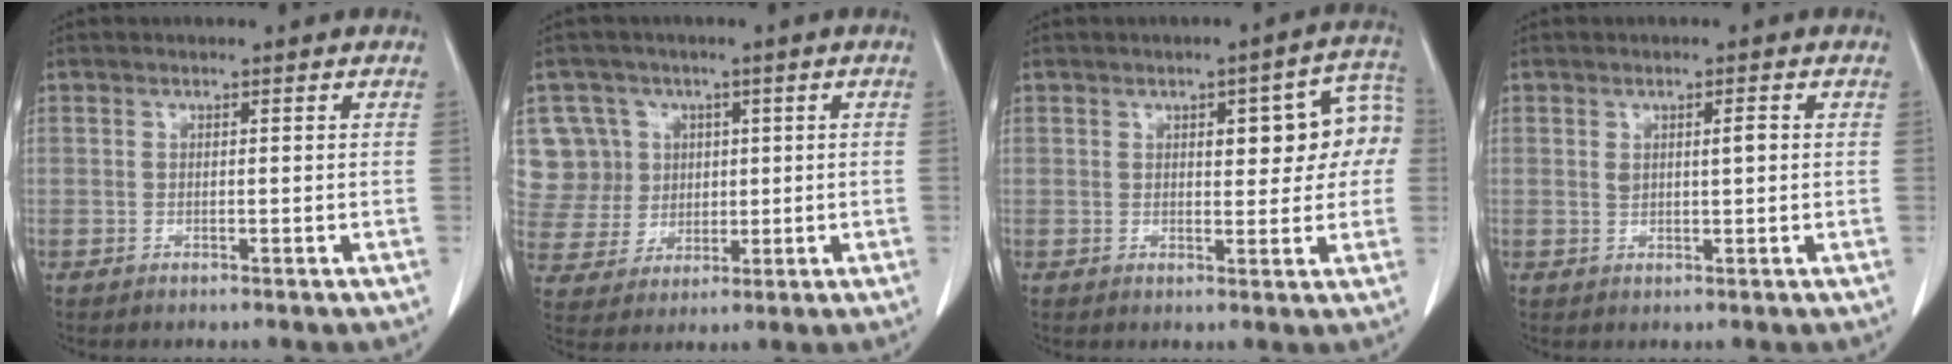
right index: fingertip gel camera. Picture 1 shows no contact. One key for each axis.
{"total": 10.6, "fx": 3.3, "fy": 10.0, "fz": 1.2, "tx": -0.043, "ty": 0.042, "tz": 0.081}
{"total": 9.3, "fx": 1.6, "fy": 3.3, "fz": 8.5, "tx": -0.094, "ty": 0.032, "tz": 0.020}
{"total": 2.3, "fx": 0.6, "fy": 0.7, "fz": 2.1, "tx": -0.038, "ty": 0.002, "tz": 0.013}